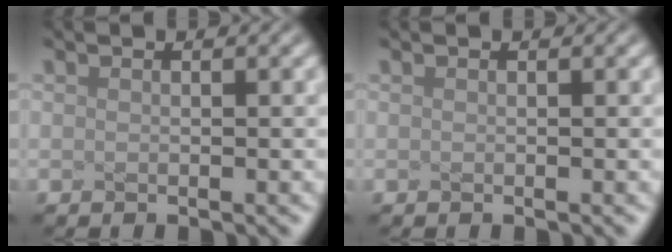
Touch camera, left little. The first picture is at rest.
{"total": 0.0}